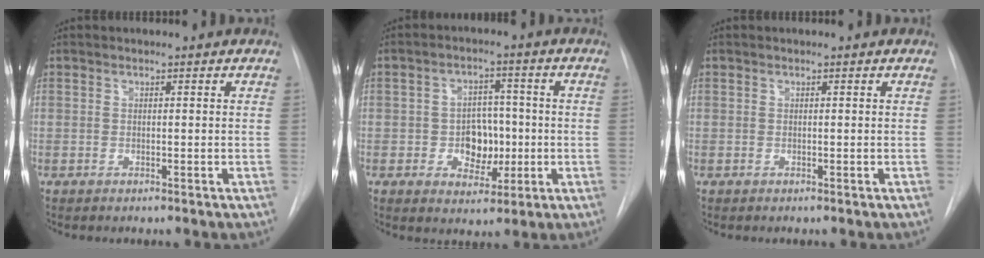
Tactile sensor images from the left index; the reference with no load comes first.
{"total": 6.5, "force": [-1.3, 4.7, 4.3], "torque": [-0.062, 0.010, -0.015]}
{"total": 0.0}